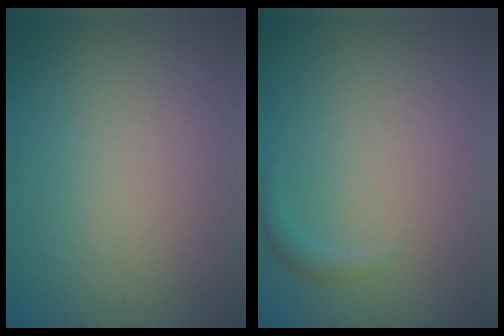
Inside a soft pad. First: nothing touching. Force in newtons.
{"total": 0.9, "press": 0.9, "slide": 0.0}